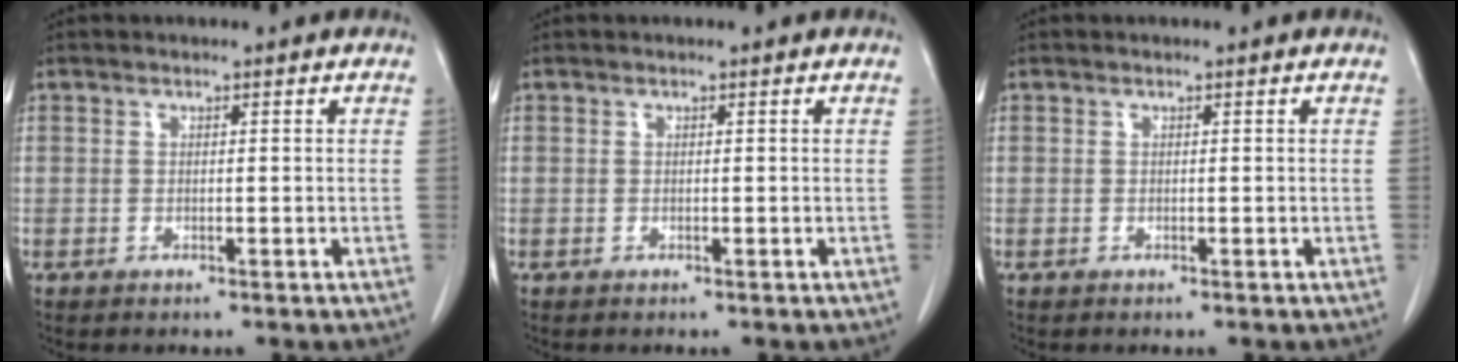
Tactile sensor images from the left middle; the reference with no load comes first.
{"total": 0.0}
{"total": 0.0}